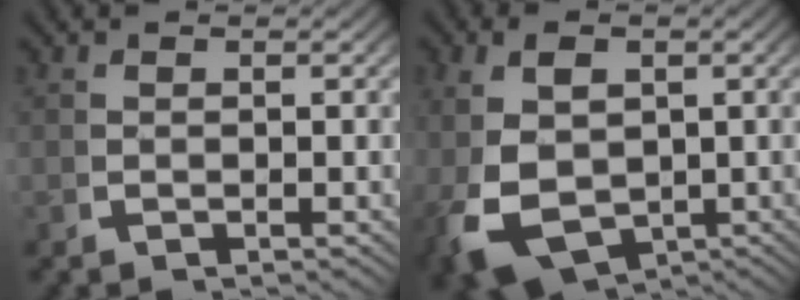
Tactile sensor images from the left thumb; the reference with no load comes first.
{"total": 9.6, "force": [-2.5, 7.0, 6.0], "torque": [-0.140, -0.044, -0.013]}